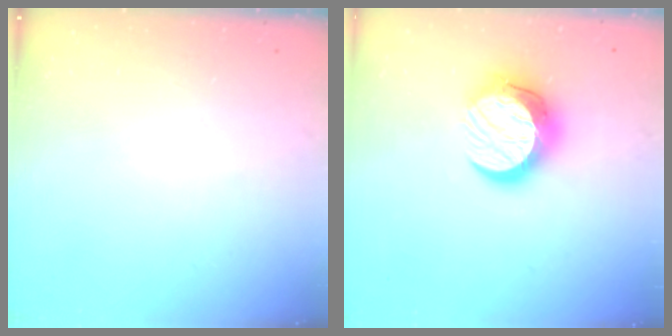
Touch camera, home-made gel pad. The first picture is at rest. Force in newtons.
{"total": 13.4, "press": 13.4, "slide": 0.9}